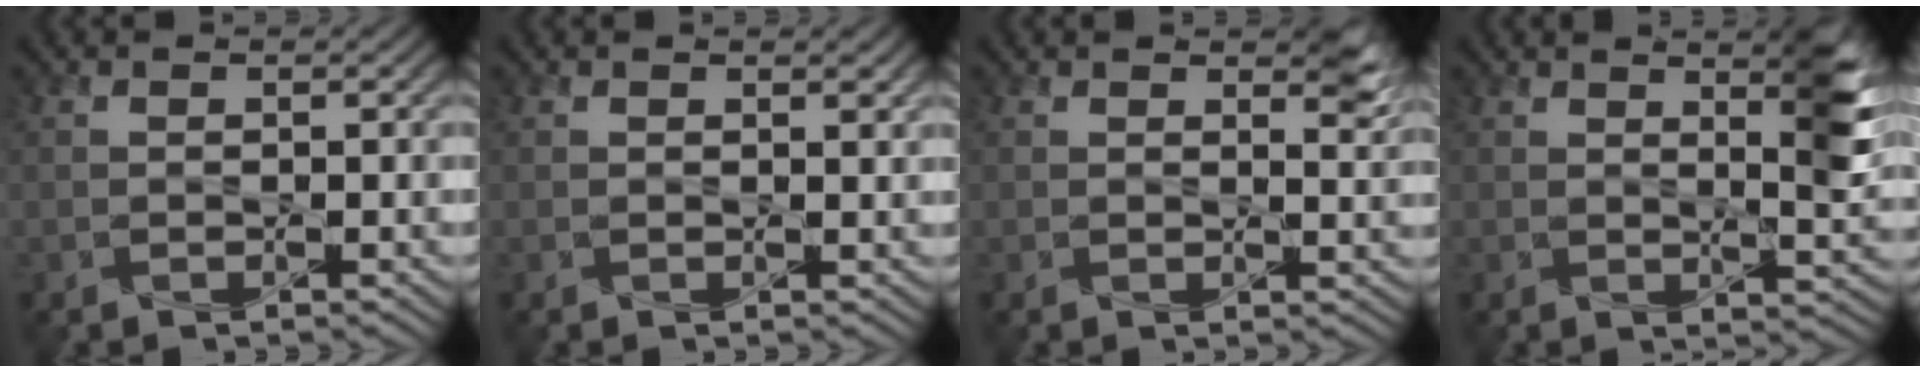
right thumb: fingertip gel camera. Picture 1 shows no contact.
{"total": 0.9, "force": [0.7, 0.1, 0.6], "torque": [-0.009, -0.003, 0.012]}
{"total": 2.9, "force": [2.0, 0.7, 1.9], "torque": [-0.031, -0.007, 0.034]}
{"total": 5.9, "force": [2.6, 1.2, 5.1], "torque": [-0.077, 0.001, 0.046]}